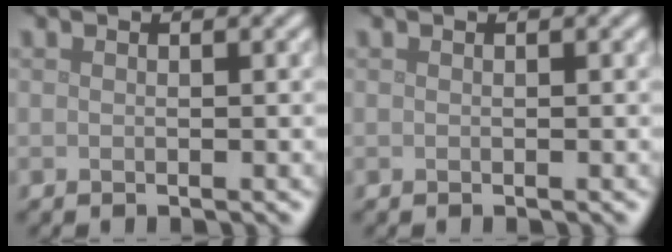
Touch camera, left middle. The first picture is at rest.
{"total": 0.0}